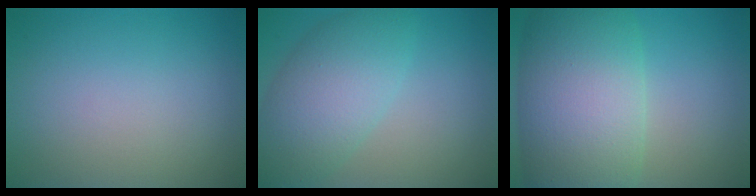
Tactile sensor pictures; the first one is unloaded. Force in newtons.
{"total": 6.1, "press": 6.1, "slide": 0.3}
{"total": 12.1, "press": 12.0, "slide": 0.8}